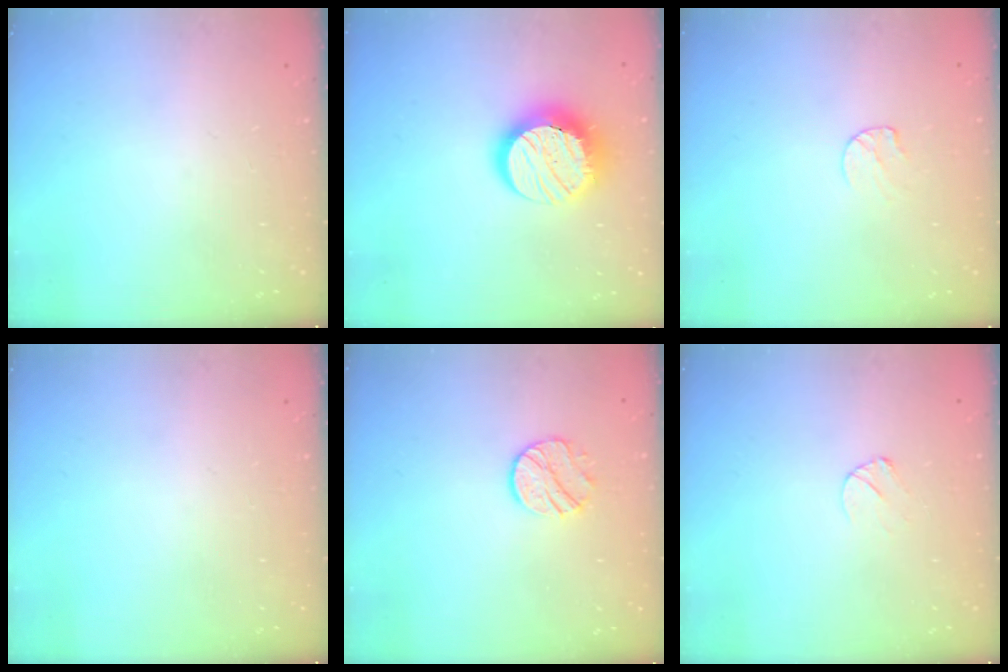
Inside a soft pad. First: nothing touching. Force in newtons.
{"total": 15.2, "press": 15.1, "slide": 0.8}
{"total": 4.8, "press": 4.8, "slide": 0.4}
{"total": 0.0}
{"total": 8.6, "press": 8.5, "slide": 0.1}
{"total": 4.7, "press": 4.7, "slide": 0.3}